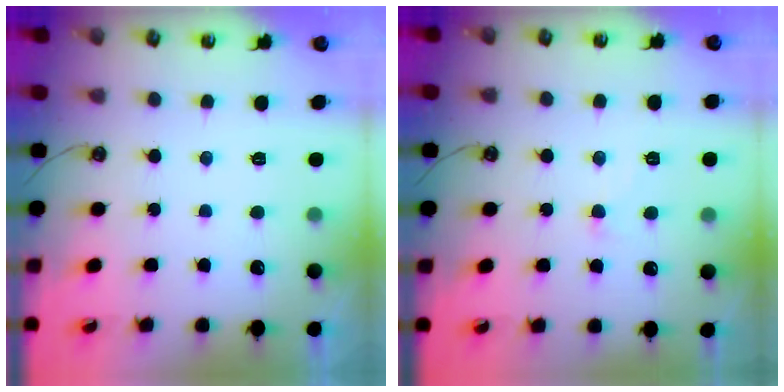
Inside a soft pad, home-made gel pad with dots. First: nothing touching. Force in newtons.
{"total": 1.3, "press": 1.2, "slide": 0.5}